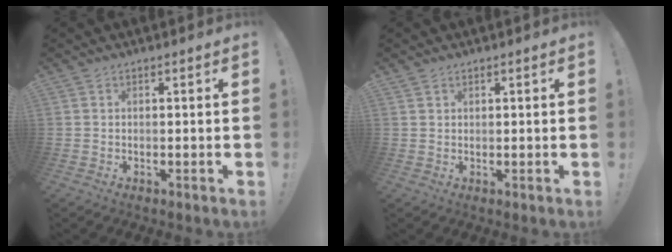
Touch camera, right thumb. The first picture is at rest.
{"total": 1.2, "force": [1.0, 0.6, -0.3], "torque": [0.012, -0.003, 0.019]}